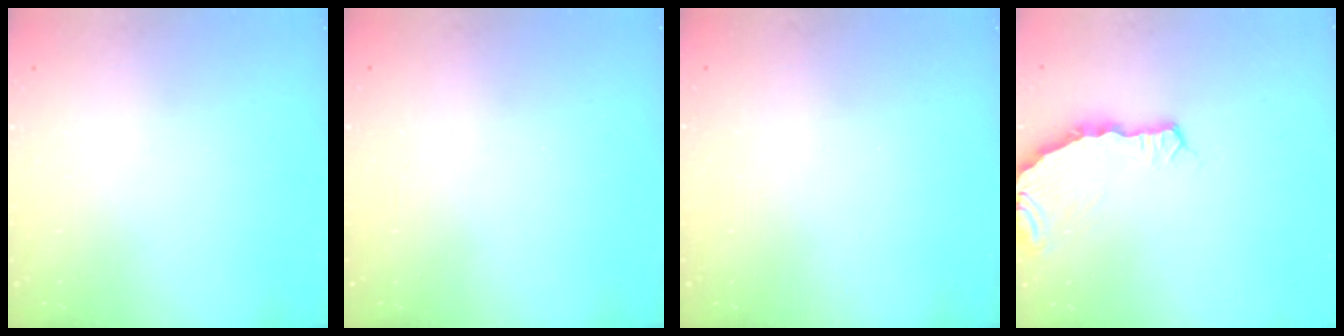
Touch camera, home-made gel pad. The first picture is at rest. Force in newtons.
{"total": 0.0}
{"total": 0.0}
{"total": 6.0, "press": 5.0, "slide": 3.3}